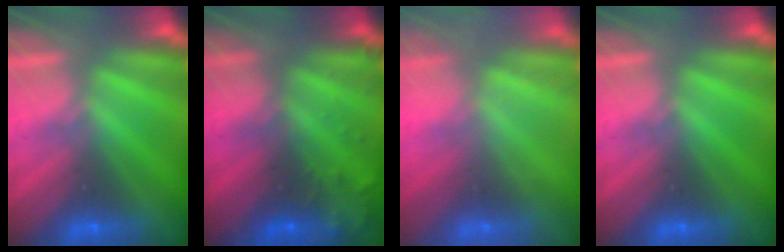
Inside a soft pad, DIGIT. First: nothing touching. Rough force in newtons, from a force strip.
{"total": 6.7}
{"total": 2.2}
{"total": 0.0}